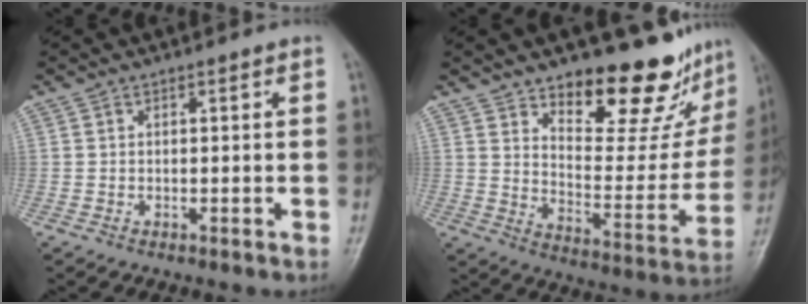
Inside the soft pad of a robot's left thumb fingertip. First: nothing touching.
{"total": 19.2, "force": [15.0, 7.2, 9.6], "torque": [-0.075, -0.123, 0.213]}